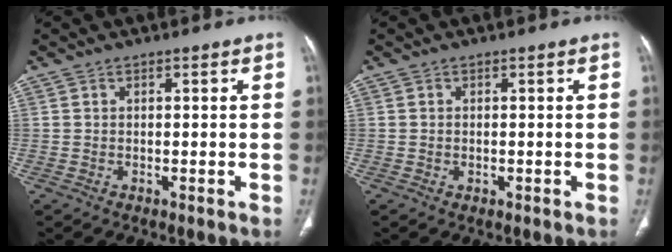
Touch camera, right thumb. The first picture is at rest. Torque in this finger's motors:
{"motor_torque": [-0.24, 0.20, -0.20, 0.22, -0.07]}